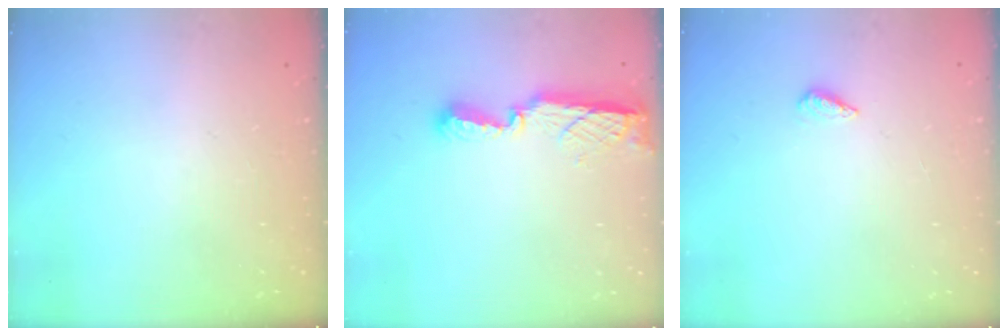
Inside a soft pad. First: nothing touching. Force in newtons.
{"total": 7.6, "press": 7.6, "slide": 0.2}
{"total": 2.3, "press": 2.2, "slide": 0.8}